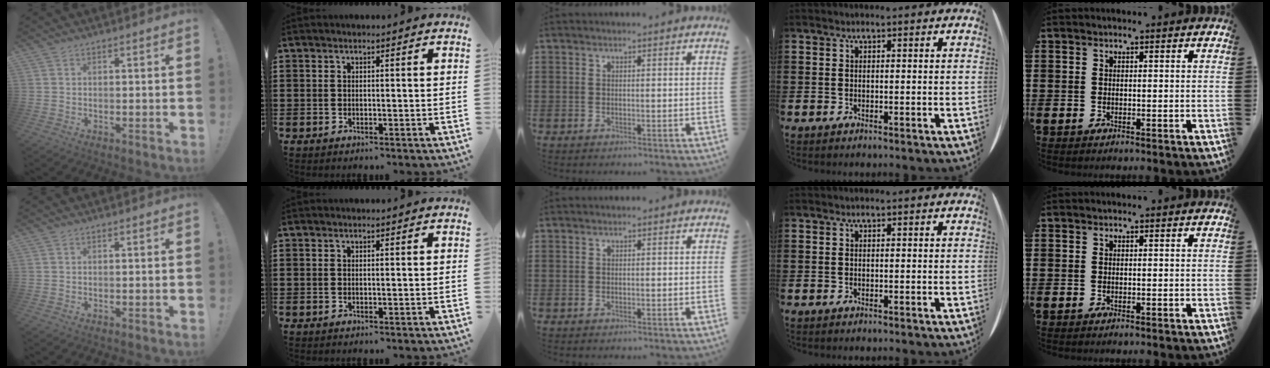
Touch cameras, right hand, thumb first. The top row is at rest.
{}